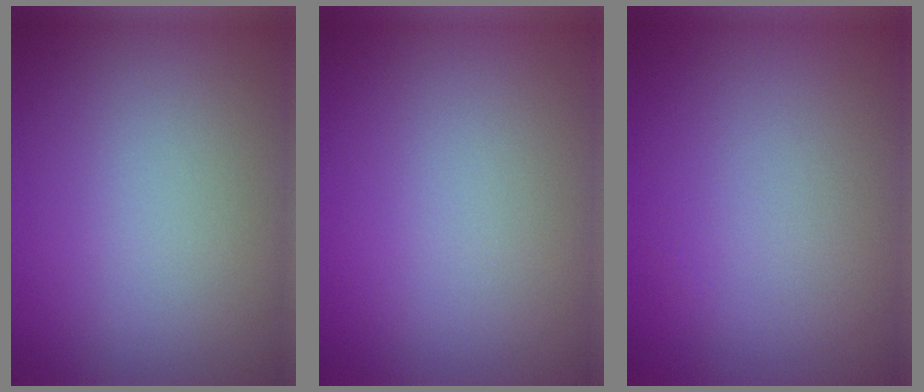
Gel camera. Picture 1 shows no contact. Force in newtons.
{"total": 0.0}
{"total": 0.0}